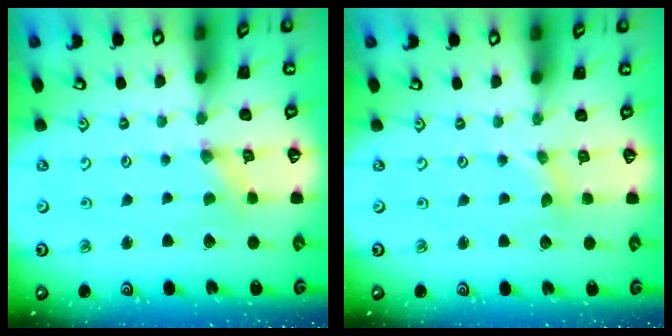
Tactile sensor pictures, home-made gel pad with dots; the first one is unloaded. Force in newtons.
{"total": 0.7, "press": 0.7, "slide": 0.1}